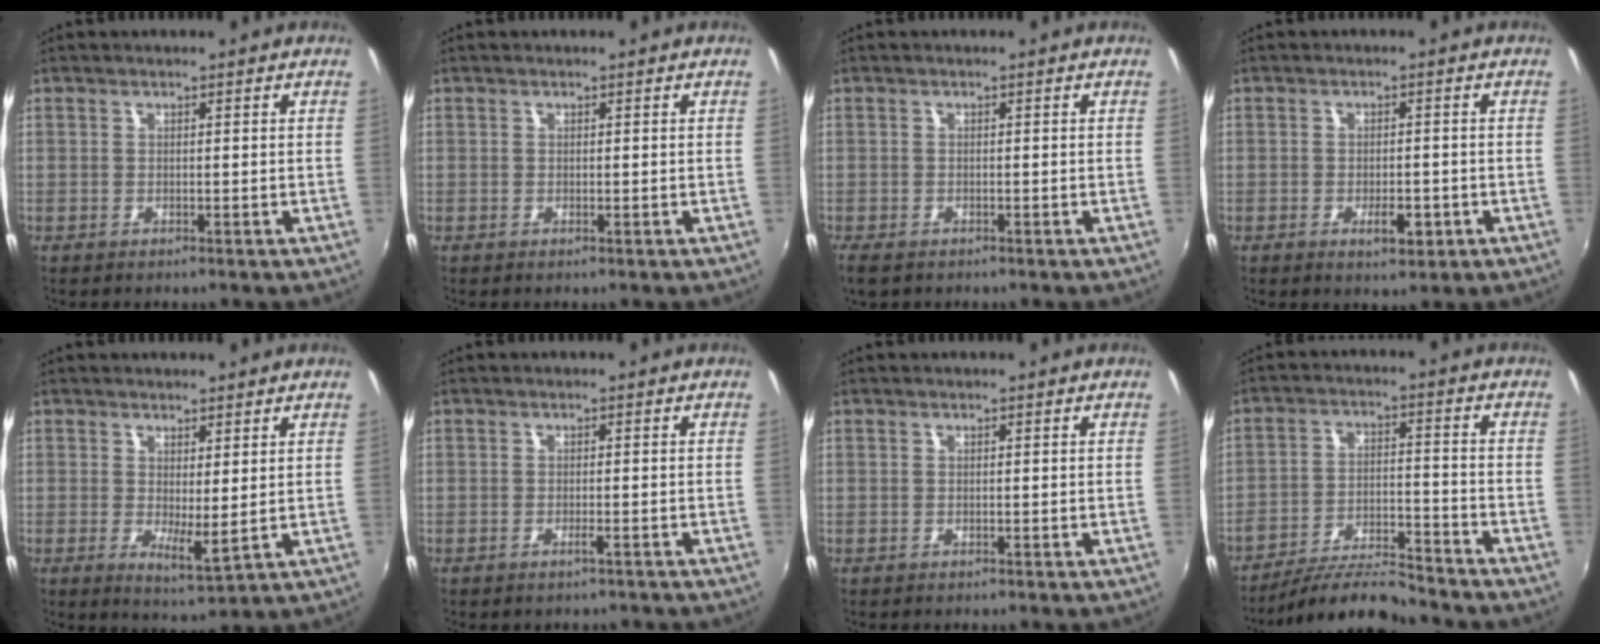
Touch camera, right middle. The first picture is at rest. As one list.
[{"total": 0.0}, {"total": 3.0, "force": [-2.1, 1.3, 1.8], "torque": [-0.040, -0.013, -0.034]}, {"total": 3.7, "force": [-1.5, 1.6, 3.0], "torque": [-0.056, -0.005, -0.018]}, {"total": 4.5, "force": [0.8, 1.2, 4.2], "torque": [-0.065, -0.010, 0.020]}, {"total": 1.2, "force": [-0.9, 0.1, 0.7], "torque": [-0.012, 0.002, -0.012]}, {"total": 0.0}, {"total": 11.1, "force": [-10.4, 1.0, 3.7], "torque": [-0.084, -0.007, -0.180]}]